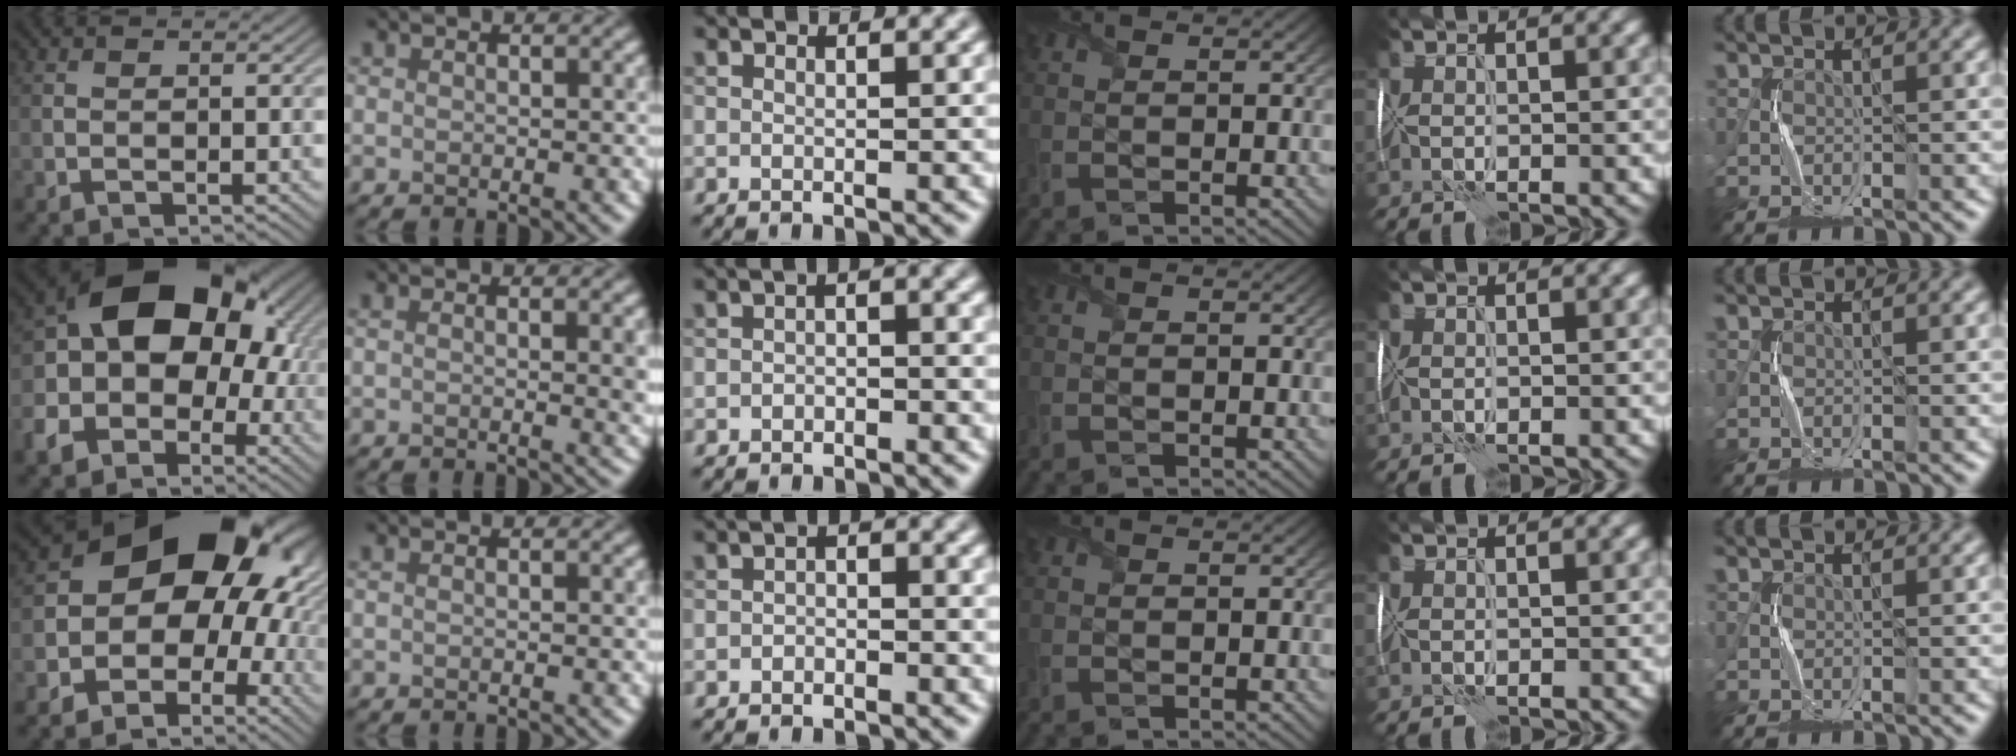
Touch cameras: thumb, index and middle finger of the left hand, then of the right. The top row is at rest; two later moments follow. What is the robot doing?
{"motion": "wrap", "object": "plastic wrap"}